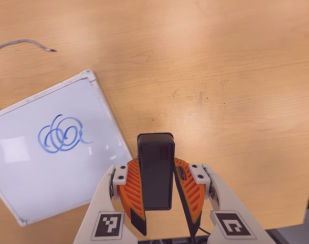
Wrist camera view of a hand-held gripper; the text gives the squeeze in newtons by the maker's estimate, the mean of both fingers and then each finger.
{"total": 6.1, "left": 5.6, "right": 6.5}